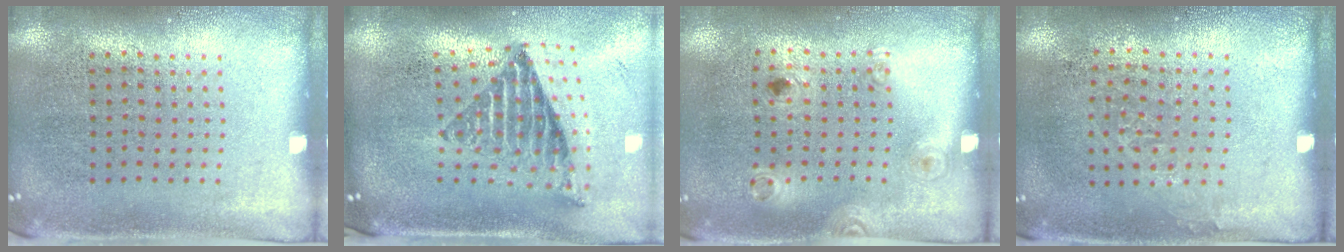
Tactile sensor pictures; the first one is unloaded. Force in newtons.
{"total": 1.7, "press": 1.4, "slide": 1.0}
{"total": 1.2, "press": 0.8, "slide": 0.9}
{"total": 0.9, "press": 0.7, "slide": 0.5}